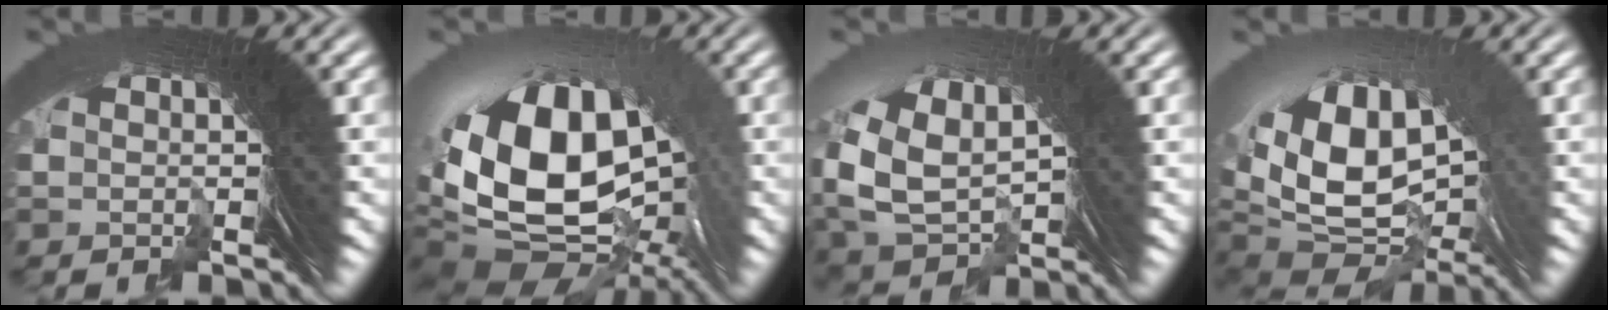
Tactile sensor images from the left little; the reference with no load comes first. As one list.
[{"total": 13.0, "force": [-2.3, 8.5, 9.7], "torque": [-0.203, -0.054, -0.006]}, {"total": 5.1, "force": [-0.1, 3.9, 3.3], "torque": [-0.091, -0.018, 0.017]}, {"total": 9.4, "force": [-1.4, 6.3, 6.9], "torque": [-0.156, -0.042, 0.010]}]